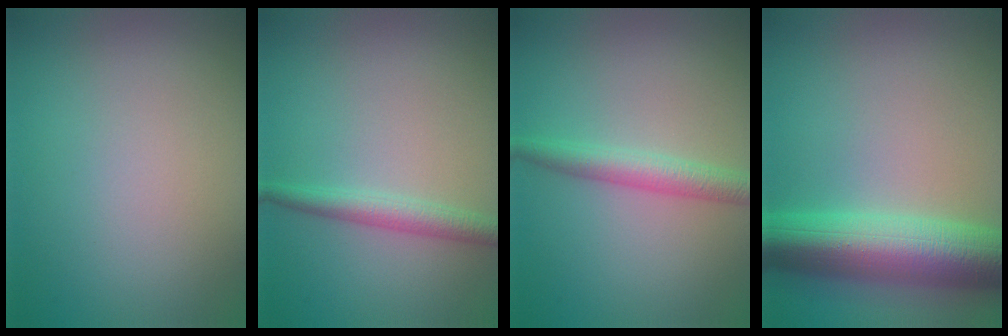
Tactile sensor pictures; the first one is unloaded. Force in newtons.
{"total": 2.4, "press": 2.4, "slide": 0.1}
{"total": 2.9, "press": 2.9, "slide": 0.0}
{"total": 9.9, "press": 9.9, "slide": 0.3}